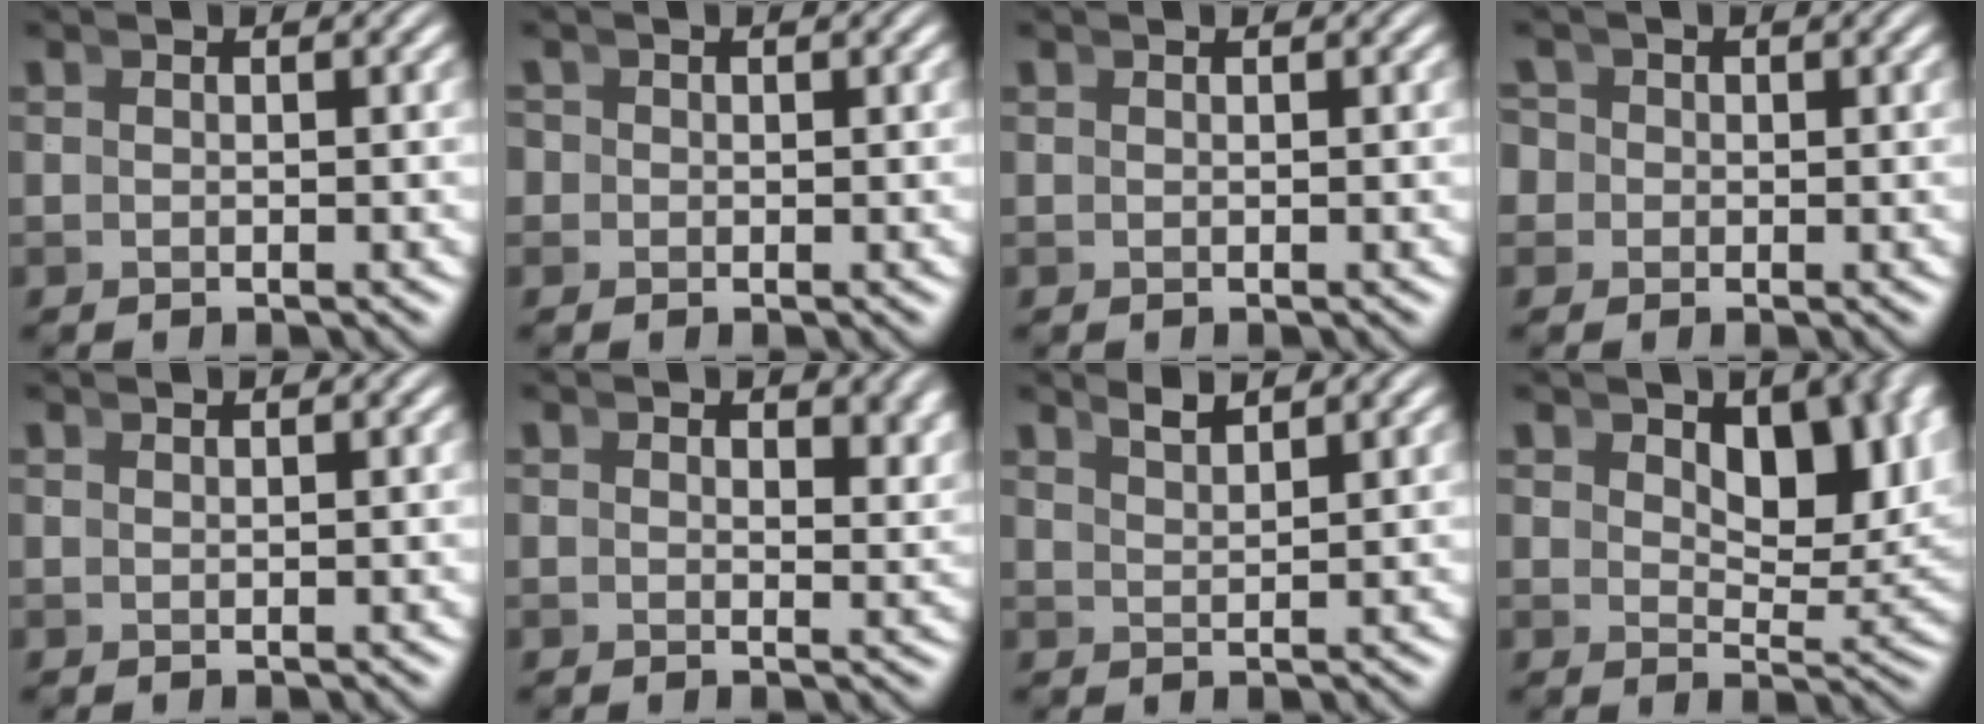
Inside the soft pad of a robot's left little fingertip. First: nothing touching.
{"total": 2.3, "force": [-0.2, 2.2, 0.4], "torque": [-0.013, -0.003, -0.009]}
{"total": 0.0}
{"total": 3.5, "force": [-0.3, 3.4, 0.9], "torque": [-0.020, -0.005, -0.013]}
{"total": 0.8, "force": [0.7, -0.5, -0.1], "torque": [0.013, 0.006, 0.014]}
{"total": 1.7, "force": [1.6, 0.2, 0.7], "torque": [-0.005, -0.008, 0.028]}
{"total": 2.0, "force": [1.9, -0.4, 0.4], "torque": [0.006, 0.002, 0.040]}
{"total": 4.4, "force": [2.3, 1.5, 3.4], "torque": [-0.040, -0.008, 0.042]}